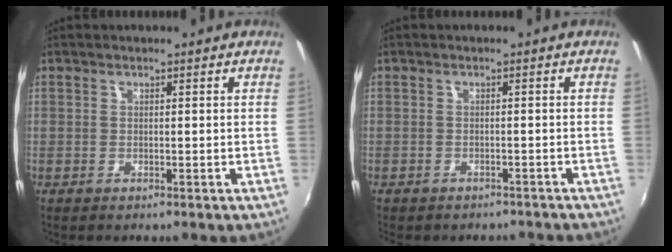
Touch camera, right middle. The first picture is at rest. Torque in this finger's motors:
{"motor_torque": [0.96, -1.18, 0.41, 0.12]}